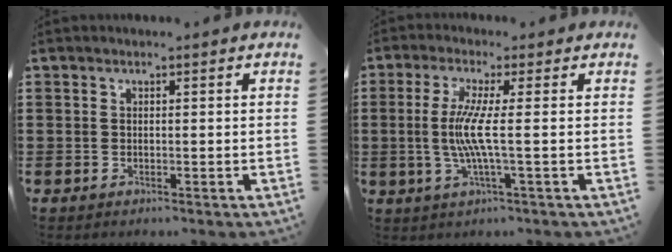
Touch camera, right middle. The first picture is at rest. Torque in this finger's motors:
{"motor_torque": [0.72, 0.10, 0.97, 0.21]}